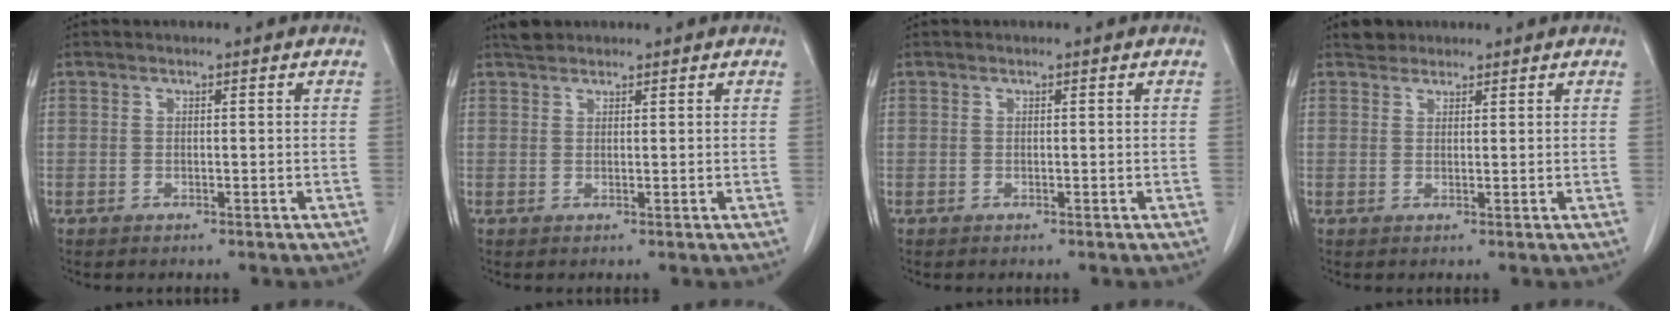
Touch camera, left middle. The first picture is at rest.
{"total": 1.7, "force": [1.6, 0.6, 0.2], "torque": [-0.010, 0.010, 0.029]}
{"total": 0.0}
{"total": 1.8, "force": [1.5, 0.9, -0.1], "torque": [0.000, 0.007, 0.023]}